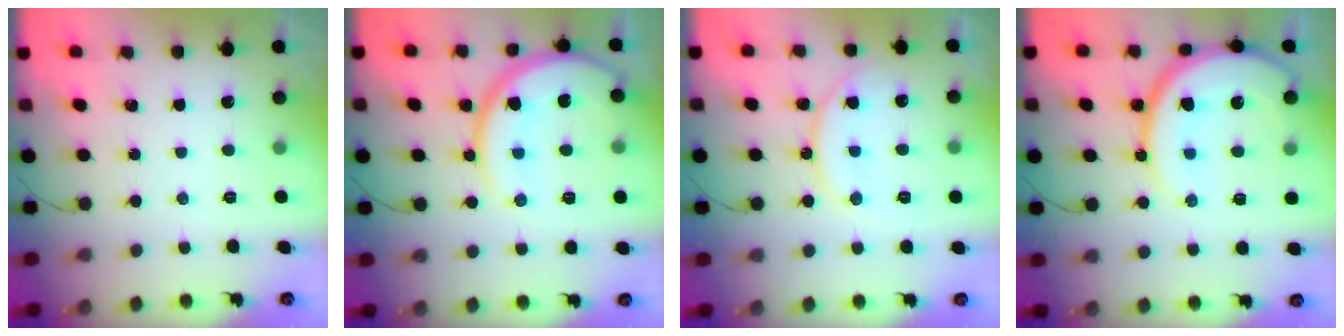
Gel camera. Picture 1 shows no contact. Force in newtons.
{"total": 14.8, "press": 14.7, "slide": 1.2}
{"total": 13.3, "press": 13.3, "slide": 1.1}
{"total": 17.3, "press": 17.3, "slide": 1.5}